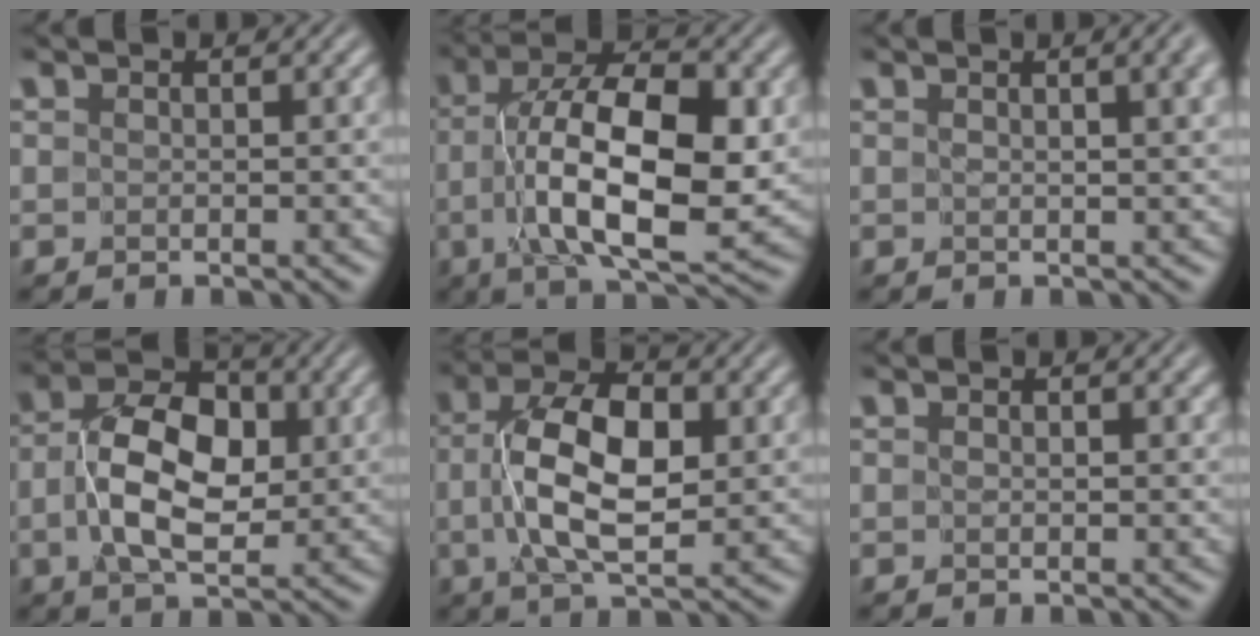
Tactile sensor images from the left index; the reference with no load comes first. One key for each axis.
{"total": 12.5, "fx": -1.0, "fy": 5.0, "fz": 11.4, "tx": -0.191, "ty": 0.005, "tz": -0.018}
{"total": 3.6, "fx": 1.2, "fy": 1.1, "fz": 3.2, "tx": -0.018, "ty": 0.010, "tz": 0.007}
{"total": 7.6, "fx": 0.2, "fy": 4.5, "fz": 6.1, "tx": -0.112, "ty": 0.009, "tz": -0.002}
{"total": 8.3, "fx": 0.4, "fy": 3.8, "fz": 7.4, "tx": -0.136, "ty": 0.010, "tz": 0.003}
{"total": 0.0}